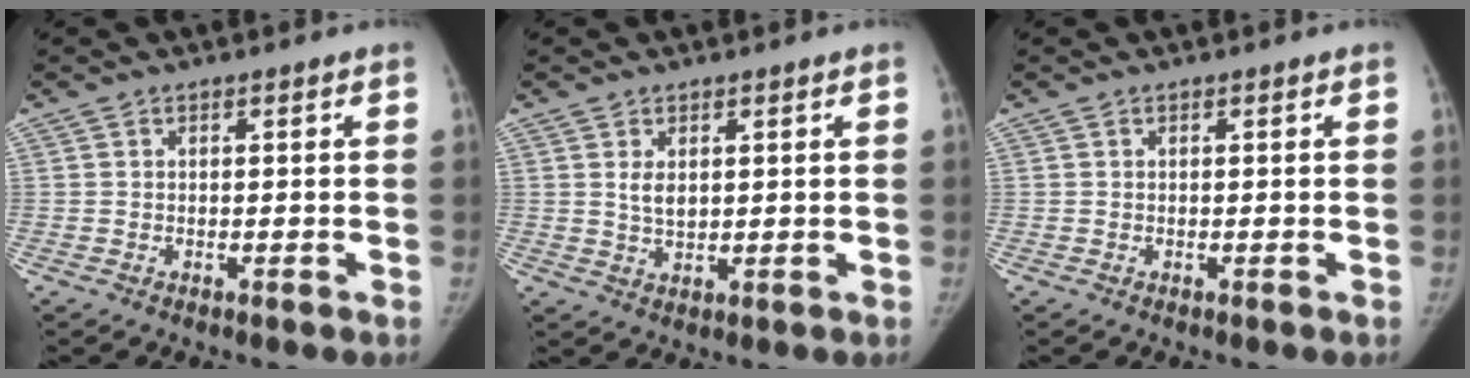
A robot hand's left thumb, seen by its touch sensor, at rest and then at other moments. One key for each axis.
{"total": 3.1, "fx": 1.0, "fy": 1.9, "fz": 2.2, "tx": -0.031, "ty": -0.011, "tz": 0.023}
{"total": 0.0}